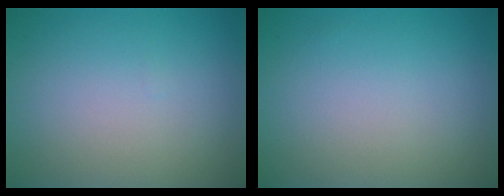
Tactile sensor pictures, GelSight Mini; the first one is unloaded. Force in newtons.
{"total": 0.0}